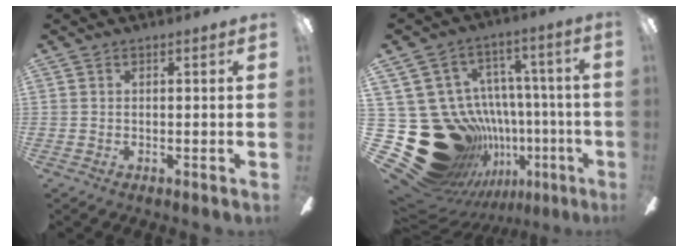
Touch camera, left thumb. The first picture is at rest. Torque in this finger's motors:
{"motor_torque": [0.44, 0.98, -0.03, 0.04, 0.02]}